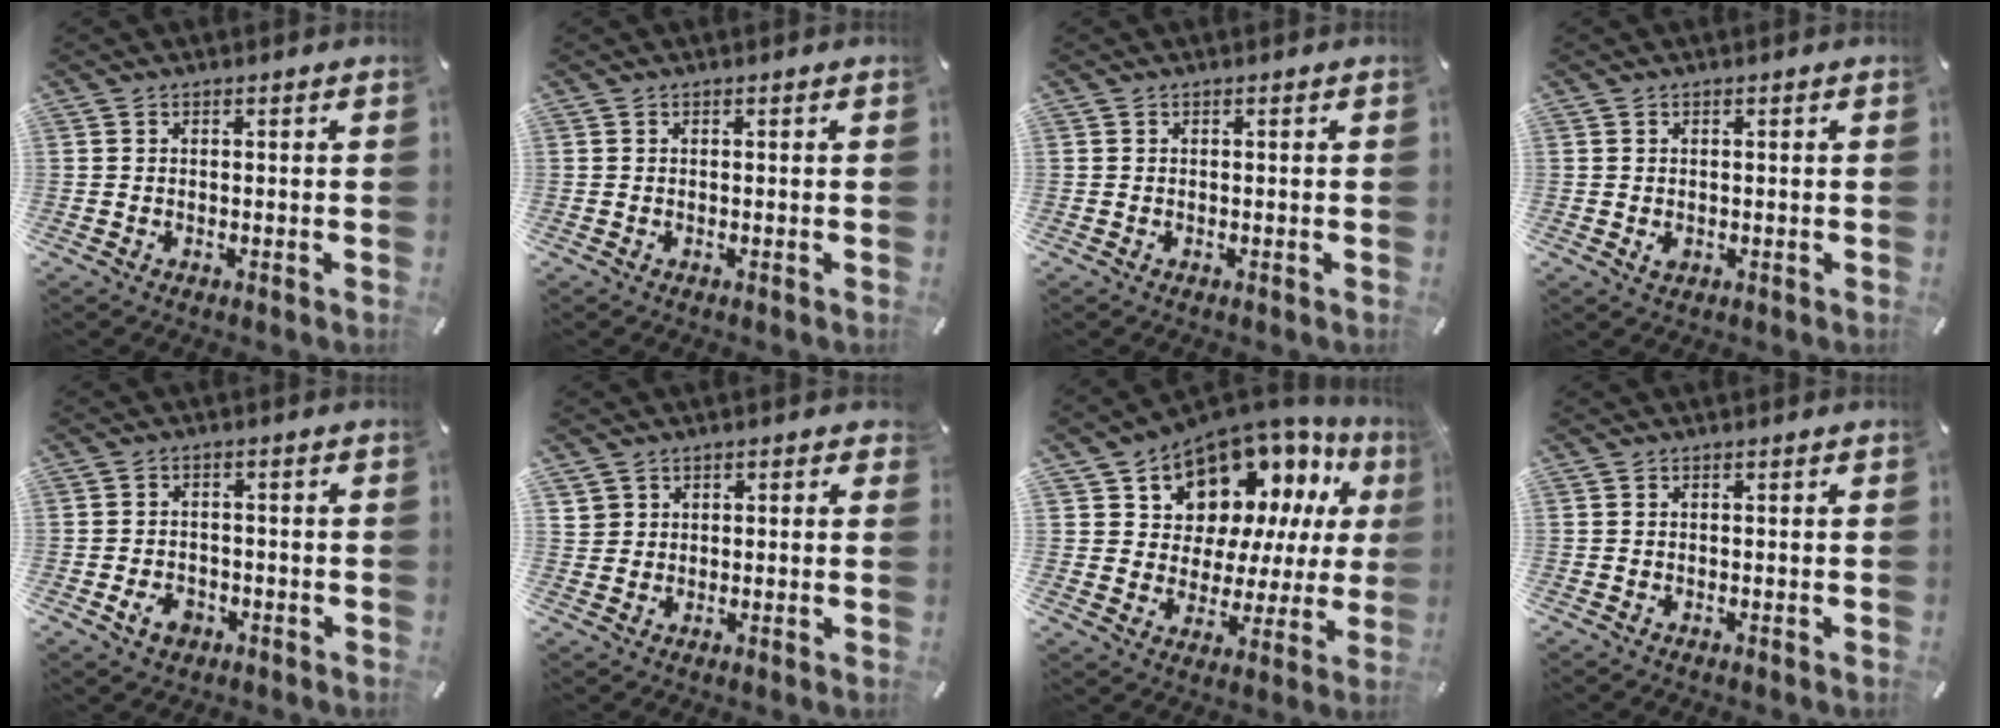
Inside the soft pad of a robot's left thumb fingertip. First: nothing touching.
{"total": 0.0}
{"total": 0.0}
{"total": 1.3, "force": [0.0, 1.1, 0.7], "torque": [-0.006, 0.001, -0.003]}
{"total": 4.7, "force": [-2.0, 3.6, 2.3], "torque": [-0.042, 0.001, -0.039]}
{"total": 3.6, "force": [1.7, 3.1, -0.2], "torque": [0.007, -0.004, 0.029]}
{"total": 13.3, "force": [10.3, 7.8, 3.2], "torque": [-0.064, -0.100, 0.186]}
{"total": 0.0}